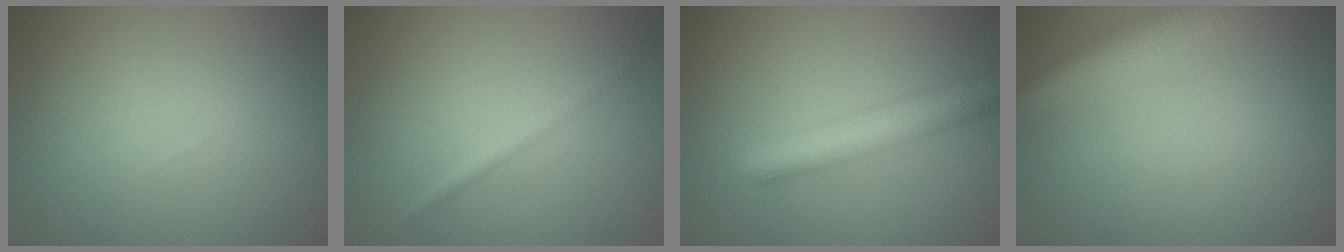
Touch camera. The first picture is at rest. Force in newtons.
{"total": 1.5, "press": 1.5, "slide": 0.1}
{"total": 5.3, "press": 5.3, "slide": 0.1}
{"total": 6.2, "press": 6.2, "slide": 0.5}